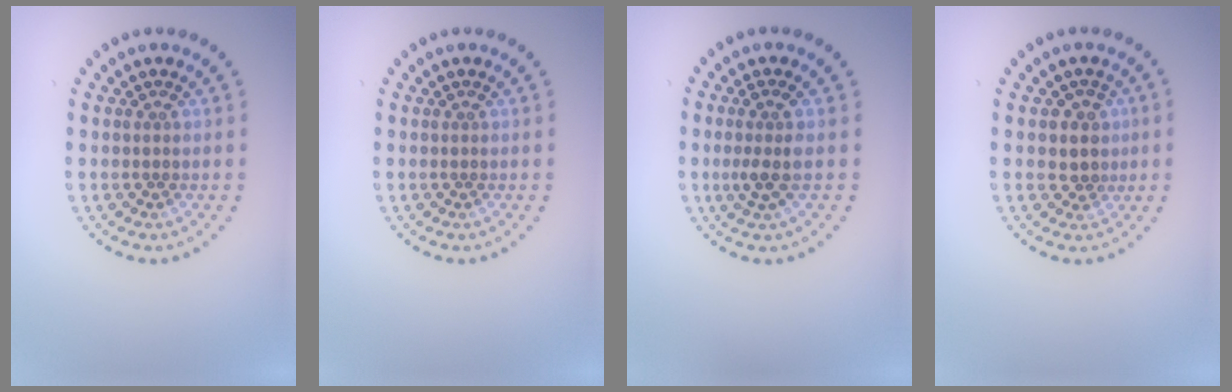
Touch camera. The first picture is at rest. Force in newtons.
{"total": 0.0}
{"total": 2.1, "press": 1.6, "slide": 1.4}
{"total": 1.7, "press": 1.5, "slide": 0.8}